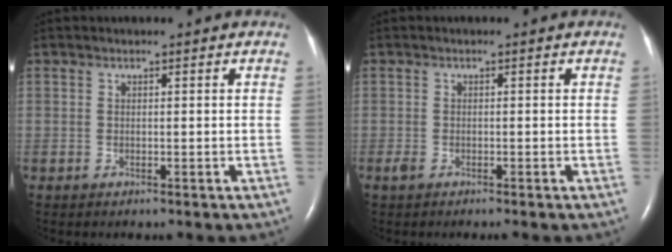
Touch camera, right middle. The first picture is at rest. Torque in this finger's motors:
{"motor_torque": [-0.07, -0.06, 0.00, 0.01]}